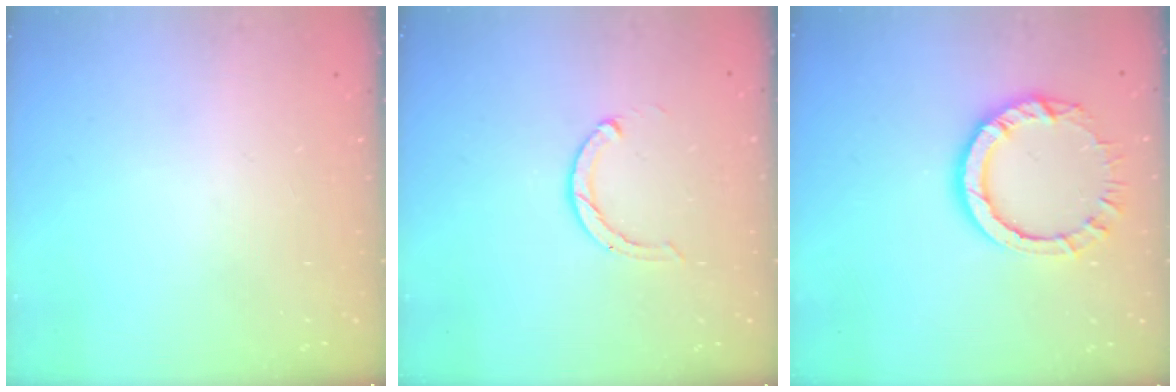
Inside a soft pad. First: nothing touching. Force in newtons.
{"total": 2.3, "press": 2.3, "slide": 0.4}
{"total": 8.7, "press": 8.6, "slide": 0.7}